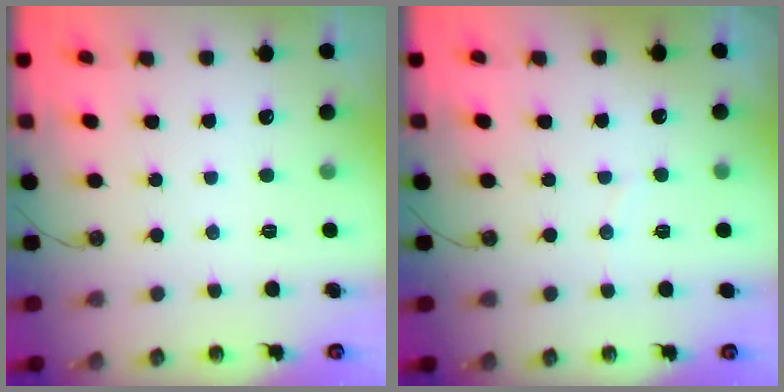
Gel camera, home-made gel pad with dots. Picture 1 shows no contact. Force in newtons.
{"total": 1.8, "press": 1.5, "slide": 1.1}